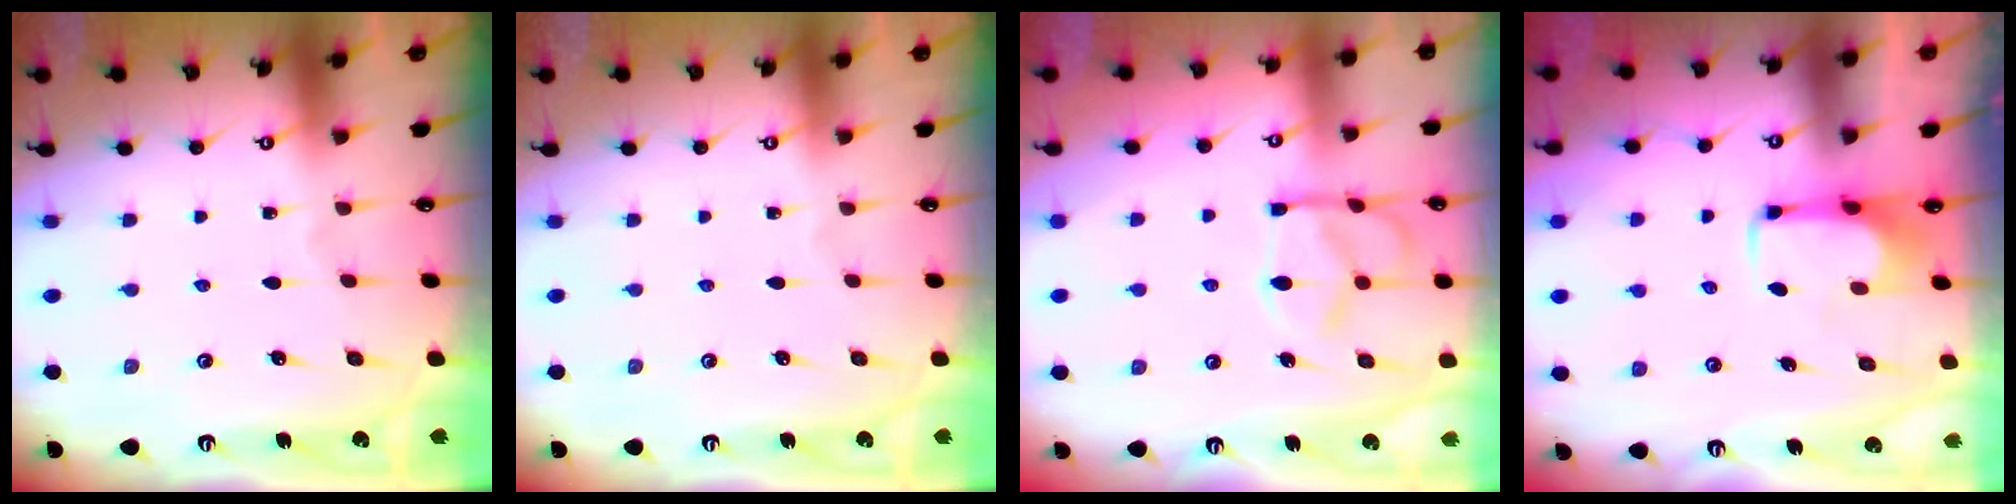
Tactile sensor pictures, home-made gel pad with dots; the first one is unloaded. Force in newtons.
{"total": 0.0}
{"total": 12.2, "press": 12.2, "slide": 1.3}
{"total": 1.5, "press": 1.4, "slide": 0.4}